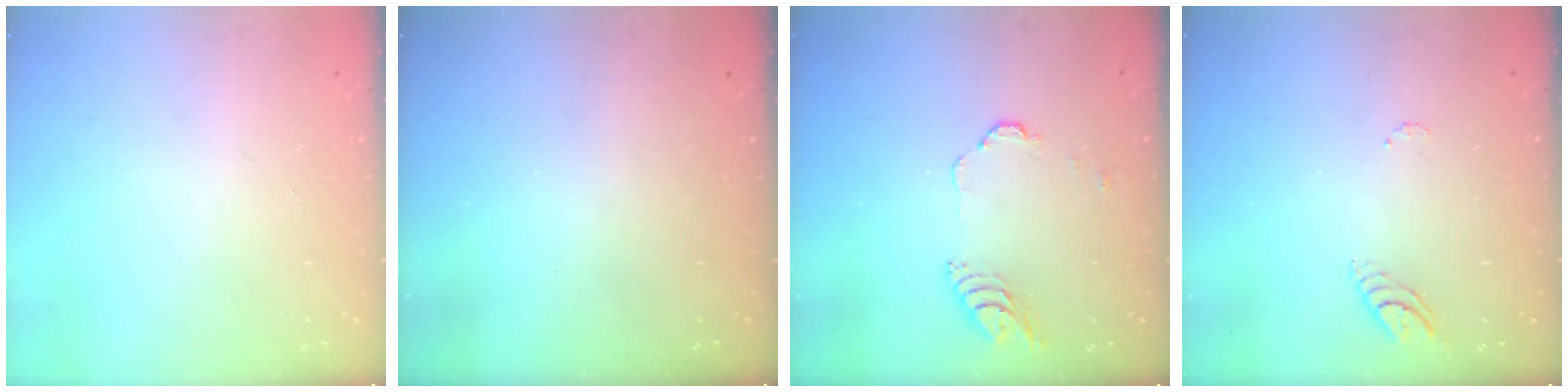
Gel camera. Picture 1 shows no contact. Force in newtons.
{"total": 0.0}
{"total": 5.3, "press": 5.3, "slide": 0.6}
{"total": 3.7, "press": 3.7, "slide": 0.3}